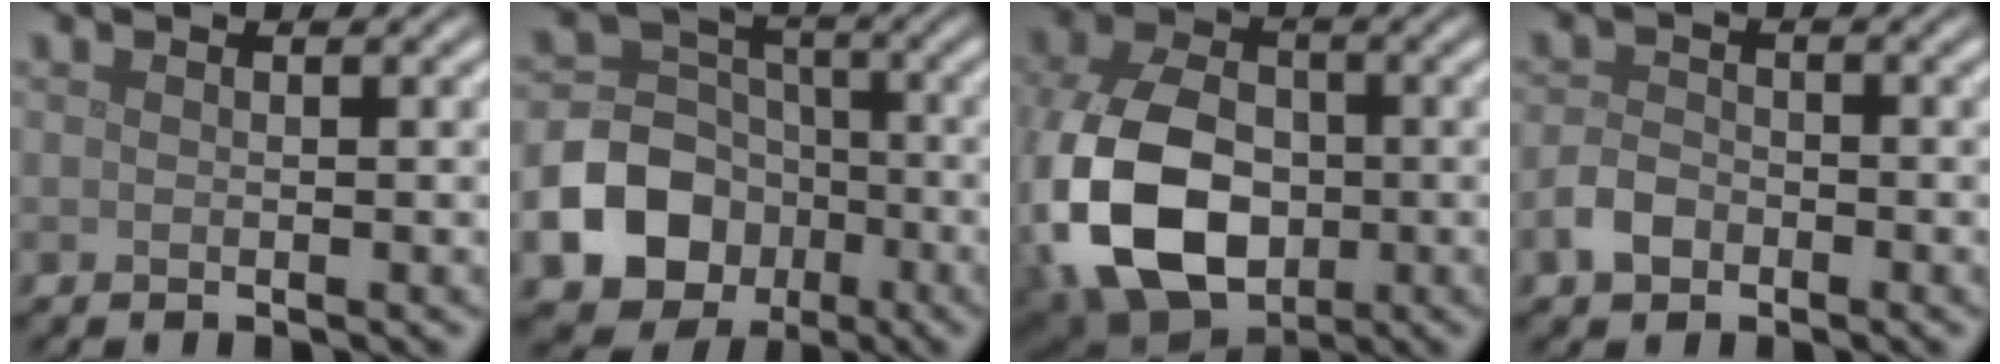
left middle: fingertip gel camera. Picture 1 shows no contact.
{"total": 11.2, "force": [-4.6, 9.5, 3.9], "torque": [-0.069, -0.029, -0.103]}
{"total": 12.9, "force": [-3.0, 8.8, 9.0], "torque": [-0.218, -0.025, -0.062]}
{"total": 2.3, "force": [-1.3, 1.5, 1.1], "torque": [-0.018, 0.004, -0.031]}